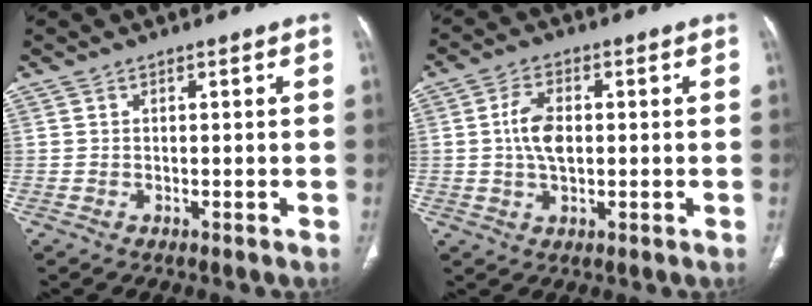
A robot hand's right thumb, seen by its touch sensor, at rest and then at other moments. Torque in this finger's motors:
{"motor_torque": [1.23, 1.08, 0.56, -0.63, 0.01]}